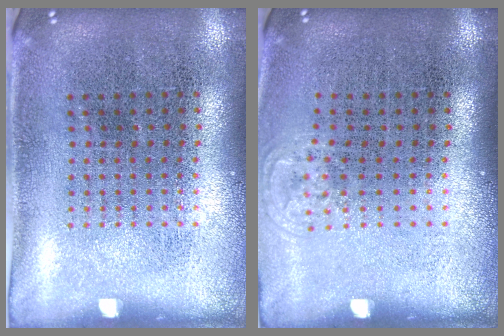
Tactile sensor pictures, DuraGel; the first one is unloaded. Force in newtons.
{"total": 0.6, "press": 0.5, "slide": 0.3}